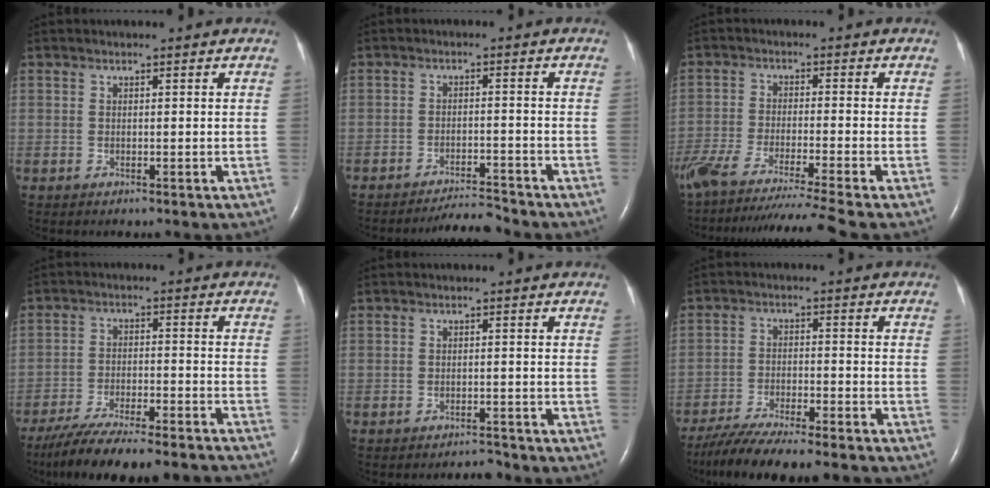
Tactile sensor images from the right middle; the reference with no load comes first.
{"total": 4.1, "force": [-4.0, -0.8, 0.2], "torque": [-0.005, -0.012, -0.066]}
{"total": 17.7, "force": [-15.0, -2.1, 9.2], "torque": [-0.156, -0.057, -0.245]}
{"total": 18.8, "force": [-16.7, 1.7, 8.4], "torque": [-0.128, -0.026, -0.248]}
{"total": 1.7, "force": [-1.7, 0.1, 0.0], "torque": [-0.002, -0.007, -0.024]}
{"total": 12.8, "force": [-11.1, 0.8, 6.3], "torque": [-0.104, -0.021, -0.177]}